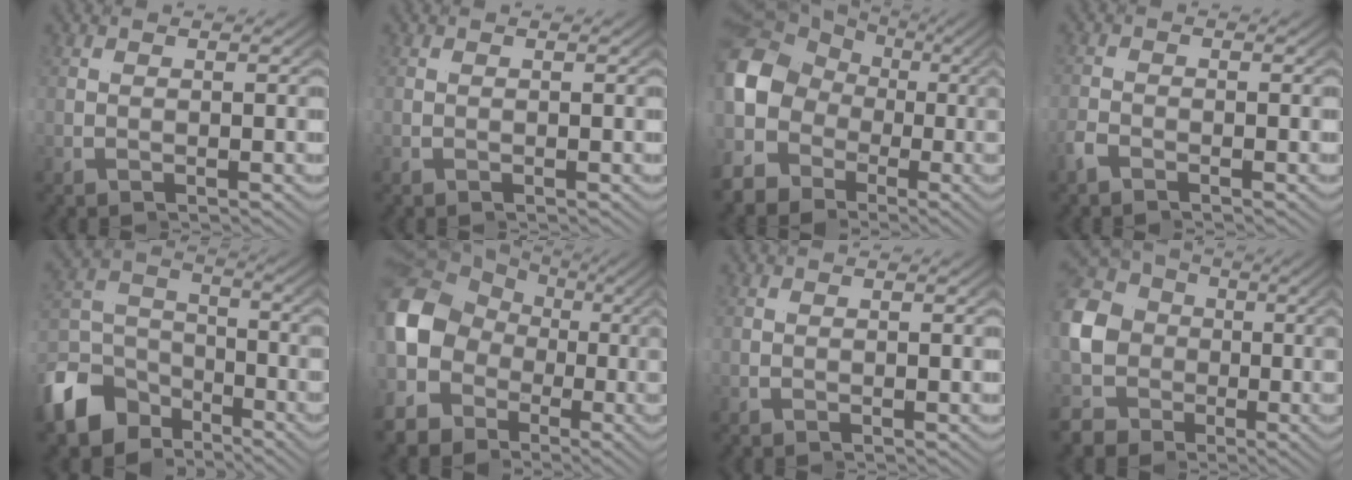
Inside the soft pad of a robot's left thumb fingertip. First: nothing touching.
{"total": 0.0}
{"total": 10.7, "force": [1.0, 6.8, 8.3], "torque": [-0.151, -0.010, 0.019]}
{"total": 2.4, "force": [-1.1, -1.0, -1.9], "torque": [0.017, 0.006, -0.028]}
{"total": 7.7, "force": [-3.6, 4.8, 4.8], "torque": [-0.101, -0.004, -0.067]}
{"total": 11.7, "force": [0.5, 7.6, 8.8], "torque": [-0.161, -0.015, 0.013]}
{"total": 0.0}
{"total": 10.7, "force": [1.8, 8.0, 6.9], "torque": [-0.138, -0.010, 0.017]}